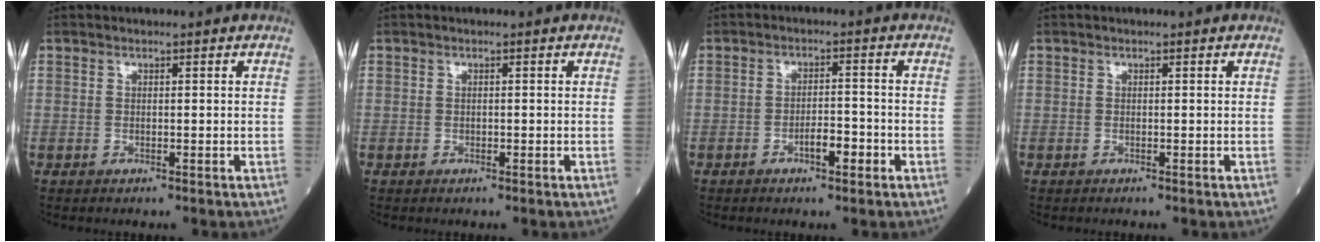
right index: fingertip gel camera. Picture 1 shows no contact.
{"total": 0.0}
{"total": 3.6, "force": [-1.9, 1.1, 3.0], "torque": [-0.046, 0.005, -0.032]}
{"total": 0.0}